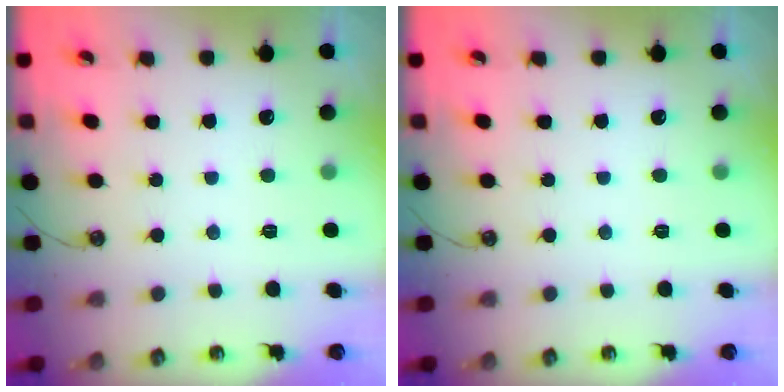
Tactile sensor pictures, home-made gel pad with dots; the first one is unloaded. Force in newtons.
{"total": 0.0}